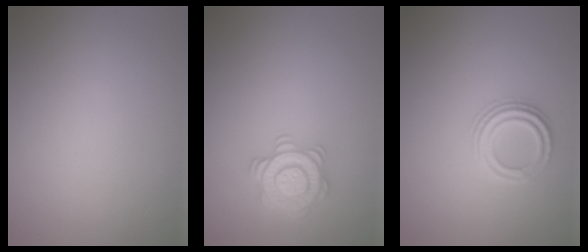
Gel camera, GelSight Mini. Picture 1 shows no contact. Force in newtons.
{"total": 3.1, "press": 3.0, "slide": 0.6}
{"total": 2.3, "press": 2.2, "slide": 0.5}